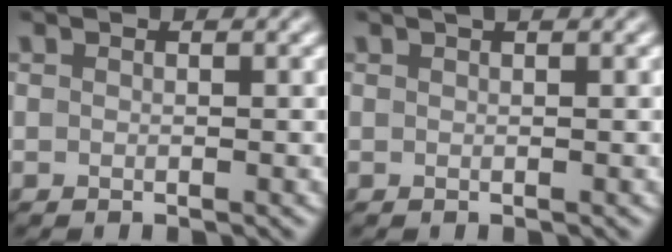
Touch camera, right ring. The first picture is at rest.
{"total": 0.8, "force": [0.5, 0.2, 0.6], "torque": [-0.004, 0.002, 0.007]}